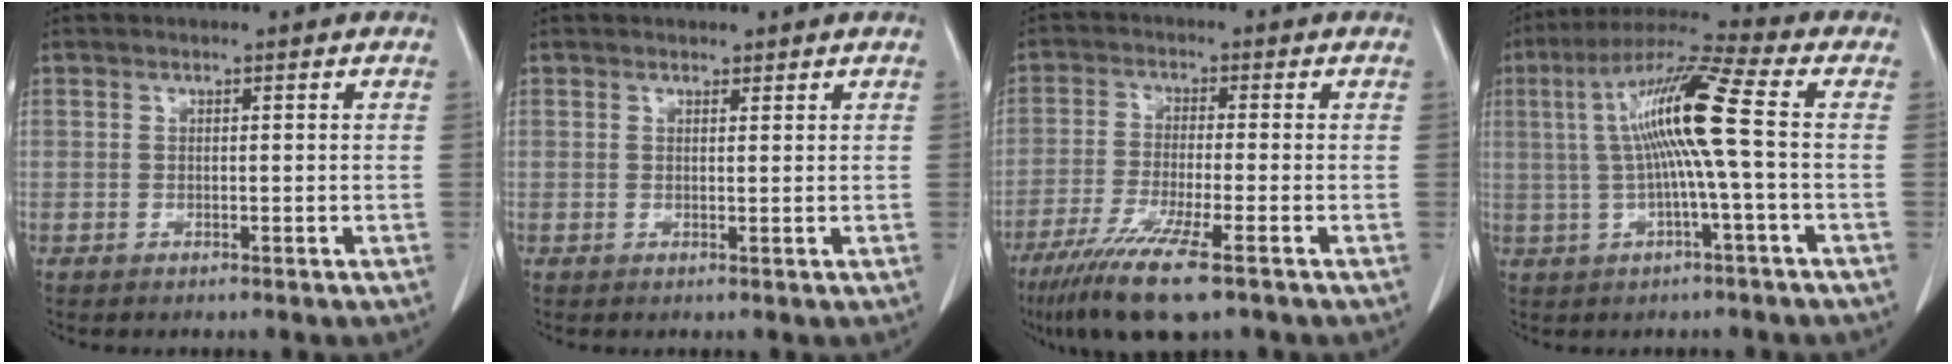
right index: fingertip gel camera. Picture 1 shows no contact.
{"total": 0.8, "force": [0.7, 0.3, 0.2], "torque": [-0.008, -0.003, 0.012]}
{"total": 10.8, "force": [-6.9, 0.8, 8.3], "torque": [-0.154, -0.030, -0.115]}
{"total": 11.7, "force": [0.6, -0.9, 11.7], "torque": [-0.218, 0.021, 0.008]}